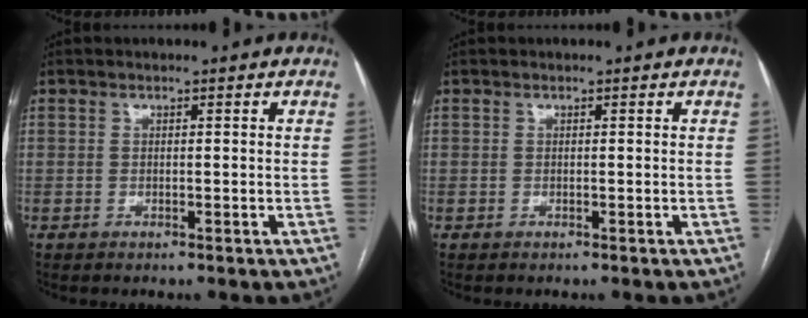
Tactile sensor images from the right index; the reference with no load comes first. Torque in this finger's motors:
{"motor_torque": [0.00, 0.00, 0.00, 0.00]}